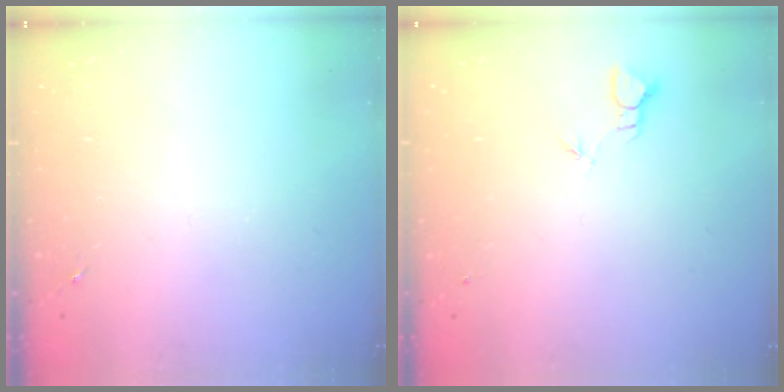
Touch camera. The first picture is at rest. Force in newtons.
{"total": 1.9, "press": 1.9, "slide": 0.1}